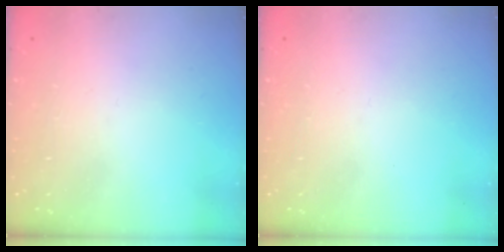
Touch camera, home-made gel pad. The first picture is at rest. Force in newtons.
{"total": 0.0}